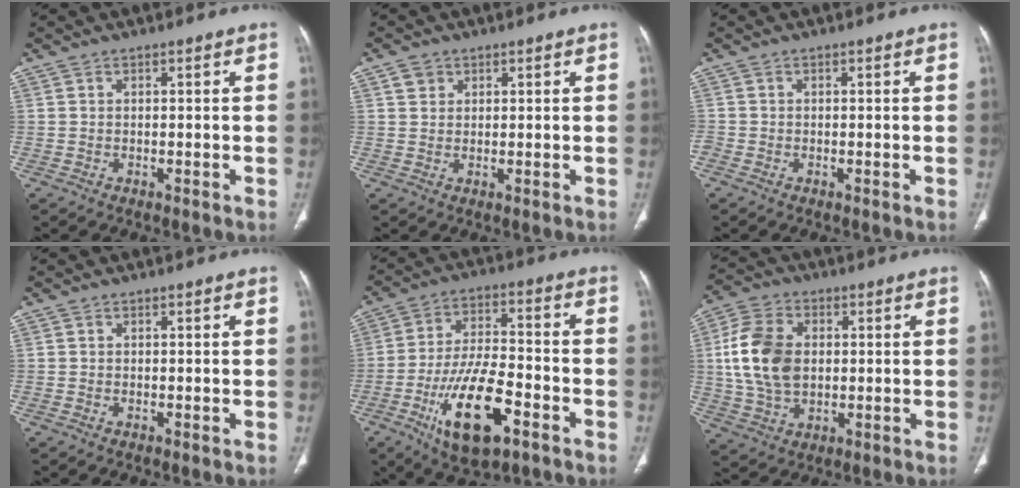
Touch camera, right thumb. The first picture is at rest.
{"total": 2.4, "force": [1.2, 1.9, 0.6], "torque": [0.000, -0.004, 0.019]}
{"total": 0.7, "force": [-0.4, 0.4, 0.4], "torque": [-0.014, -0.004, -0.016]}
{"total": 0.0}
{"total": 16.5, "force": [-7.5, 6.7, 13.1], "torque": [-0.232, 0.028, -0.123]}
{"total": 13.5, "force": [1.3, 9.2, 9.7], "torque": [-0.182, 0.005, 0.025]}